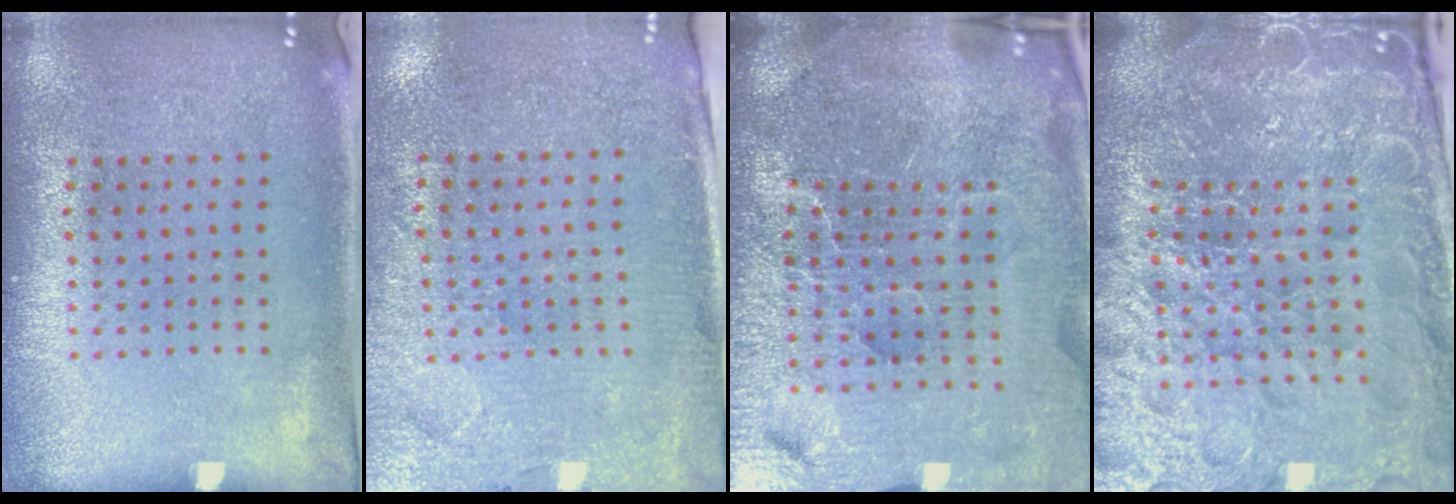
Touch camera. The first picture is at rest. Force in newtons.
{"total": 3.0, "press": 2.8, "slide": 0.9}
{"total": 7.1, "press": 6.1, "slide": 3.6}
{"total": 6.6, "press": 5.8, "slide": 3.1}